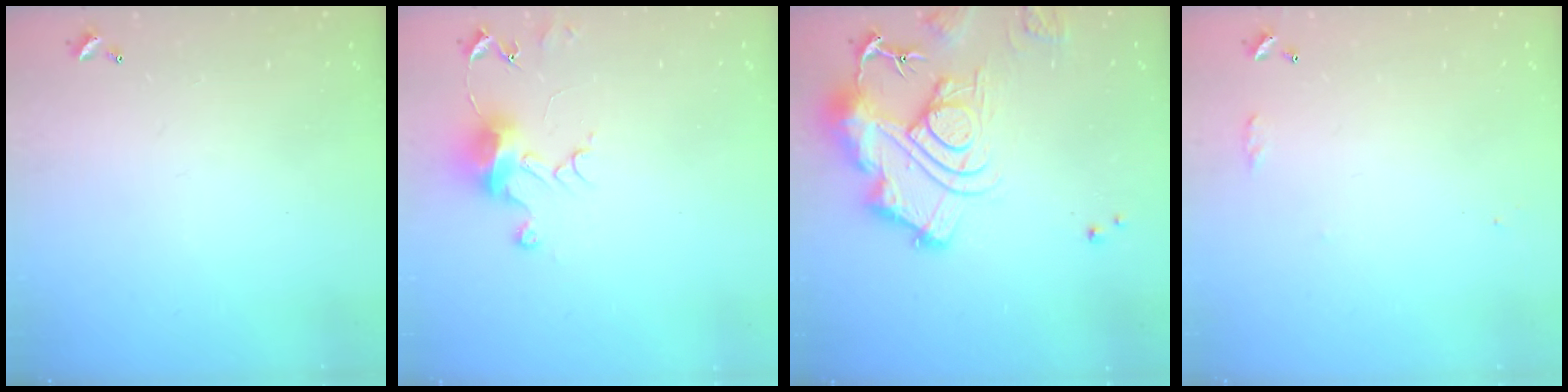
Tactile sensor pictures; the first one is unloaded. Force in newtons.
{"total": 7.7, "press": 7.7, "slide": 0.4}
{"total": 16.2, "press": 16.1, "slide": 1.7}
{"total": 6.3, "press": 6.3, "slide": 0.8}